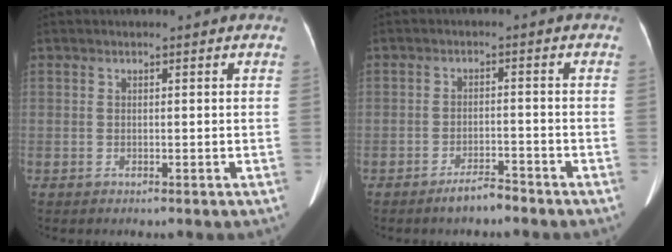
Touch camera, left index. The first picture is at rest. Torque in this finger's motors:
{"motor_torque": [0.36, 0.37, 0.05, 0.00]}